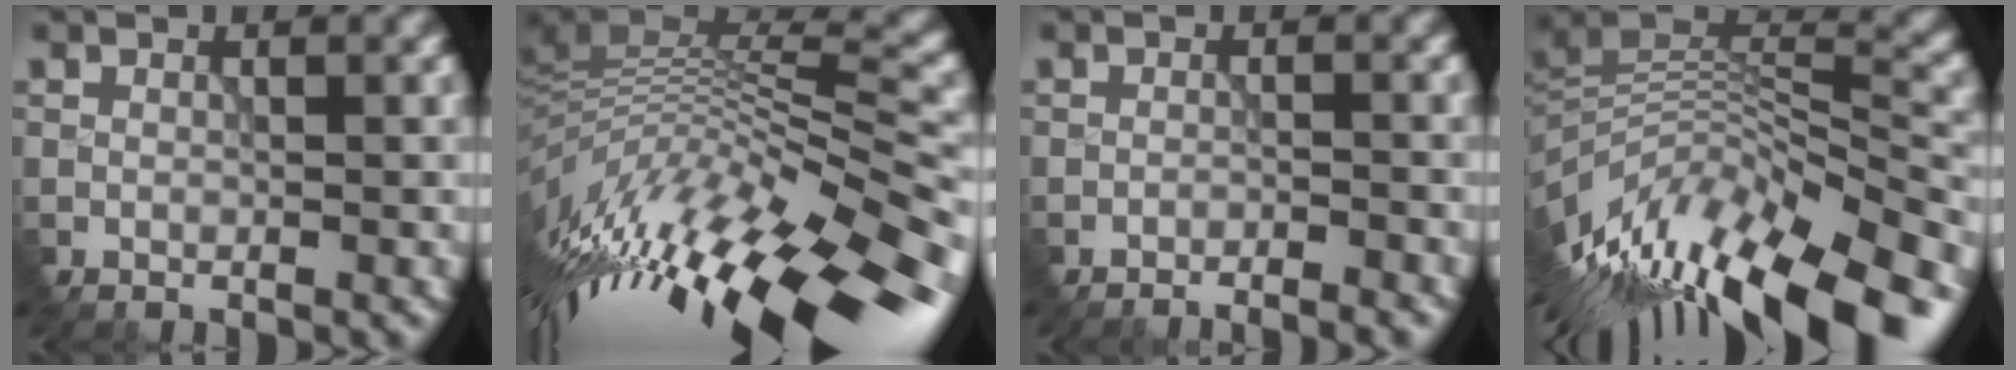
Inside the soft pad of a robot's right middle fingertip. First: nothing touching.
{"total": 13.2, "force": [-3.3, 4.6, 11.9], "torque": [-0.244, 0.003, -0.049]}
{"total": 4.1, "force": [-4.1, 0.3, 0.3], "torque": [-0.011, 0.004, -0.055]}
{"total": 12.5, "force": [-5.0, 4.5, 10.5], "torque": [-0.214, 0.008, -0.078]}